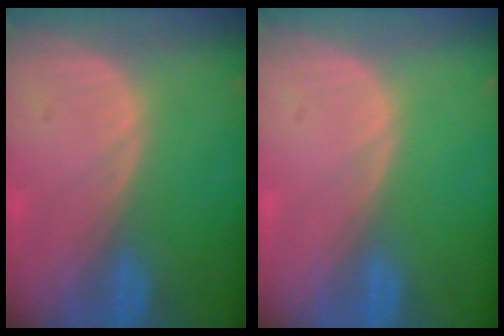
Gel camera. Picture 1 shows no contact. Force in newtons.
{"total": 0.0}